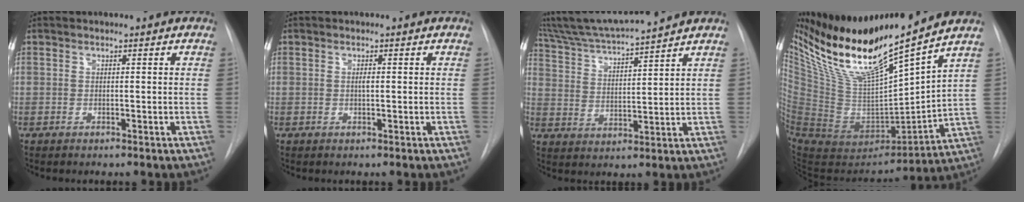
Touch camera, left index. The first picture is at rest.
{"total": 0.5, "force": [0.0, 0.1, 0.5], "torque": [-0.013, -0.003, 0.000]}
{"total": 12.9, "force": [11.9, -0.8, 4.9], "torque": [-0.097, 0.007, 0.209]}
{"total": 22.3, "force": [17.0, 1.3, 14.4], "torque": [-0.251, -0.012, 0.321]}